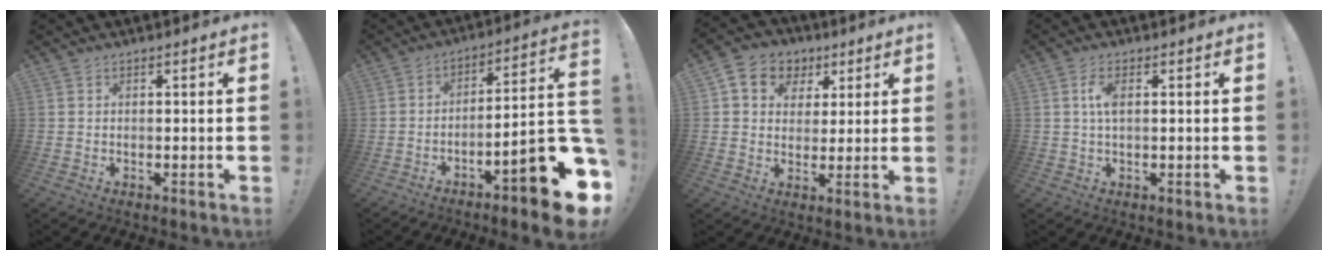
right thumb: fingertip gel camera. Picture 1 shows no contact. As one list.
[{"total": 15.1, "force": [-8.1, 2.7, 12.4], "torque": [-0.140, 0.031, -0.131]}, {"total": 9.1, "force": [3.1, 7.9, 3.2], "torque": [-0.050, -0.009, 0.065]}, {"total": 4.1, "force": [0.8, 1.7, 3.6], "torque": [-0.074, 0.002, 0.009]}]